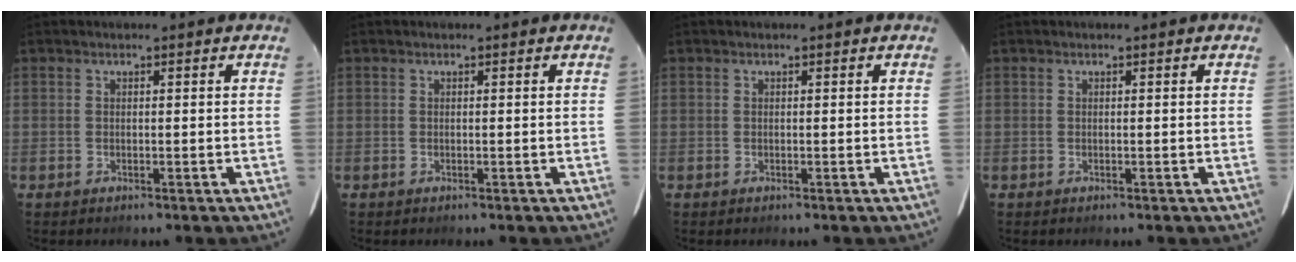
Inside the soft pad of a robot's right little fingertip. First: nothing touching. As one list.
[{"total": 0.0}, {"total": 0.0}, {"total": 0.0}]